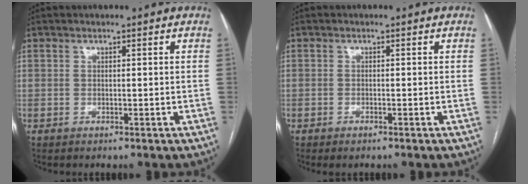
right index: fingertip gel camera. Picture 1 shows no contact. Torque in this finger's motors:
{"motor_torque": [0.21, -0.07, 0.07, 0.01]}